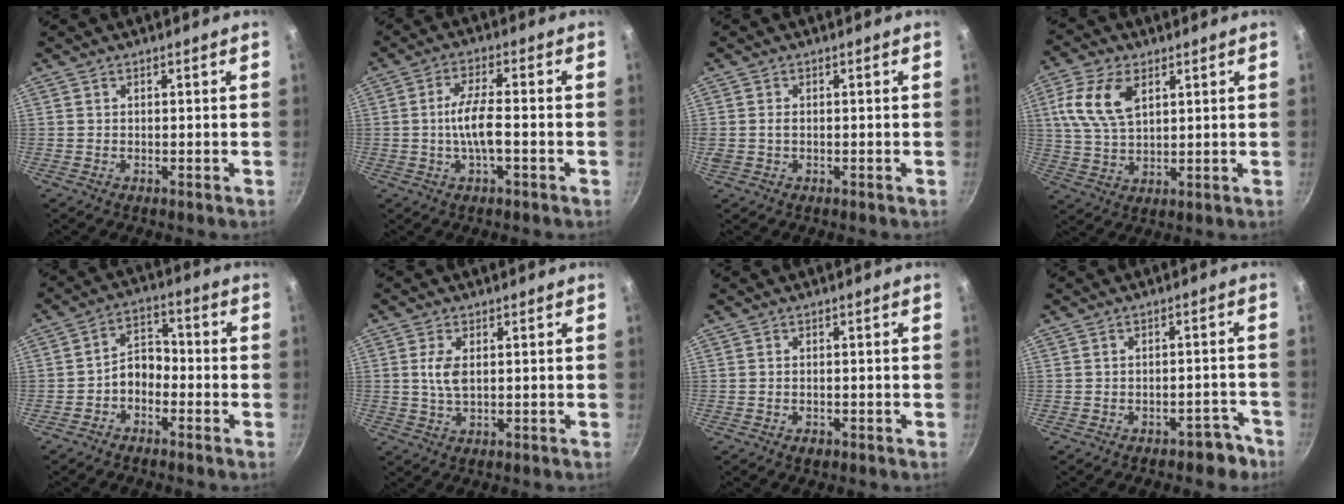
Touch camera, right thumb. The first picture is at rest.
{"total": 6.9, "force": [-1.4, 1.8, 6.5], "torque": [-0.123, 0.017, -0.033]}
{"total": 1.5, "force": [-0.1, 1.1, 1.0], "torque": [-0.018, 0.003, -0.002]}
{"total": 10.8, "force": [3.8, 6.2, 7.9], "torque": [-0.153, -0.005, 0.073]}
{"total": 5.8, "force": [-2.4, 4.0, 3.4], "torque": [-0.035, 0.041, -0.051]}
{"total": 4.1, "force": [0.6, 2.0, 3.5], "torque": [-0.071, -0.002, 0.013]}
{"total": 1.3, "force": [-0.8, 0.8, 0.7], "torque": [-0.014, 0.001, -0.010]}
{"total": 4.0, "force": [-2.9, 2.1, 1.7], "torque": [0.009, 0.042, -0.016]}